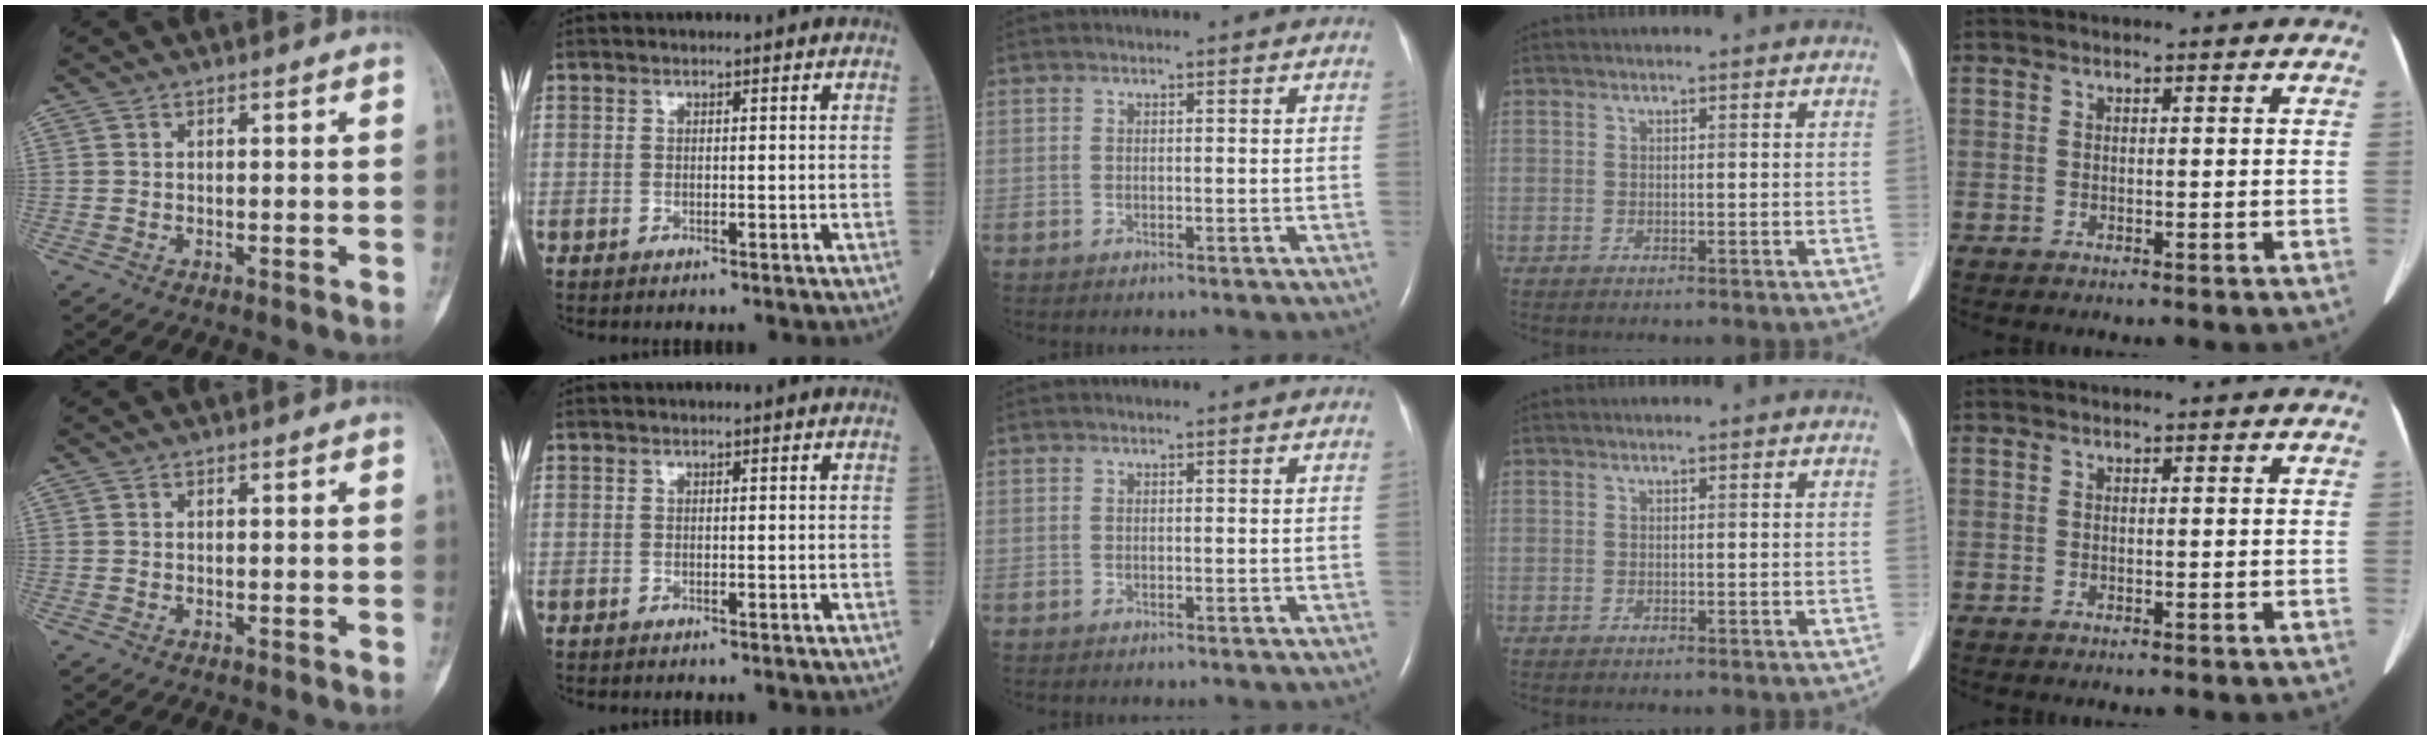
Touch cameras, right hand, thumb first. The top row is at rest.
{}